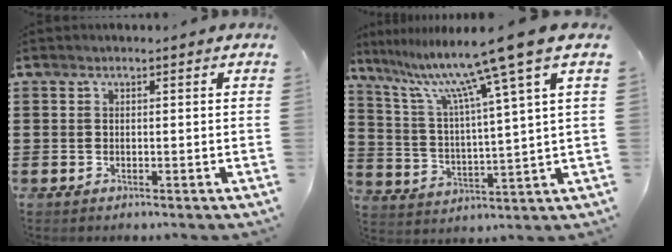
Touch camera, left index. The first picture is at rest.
{"total": 11.9, "force": [8.8, -1.3, 8.0], "torque": [-0.186, -0.050, 0.134]}